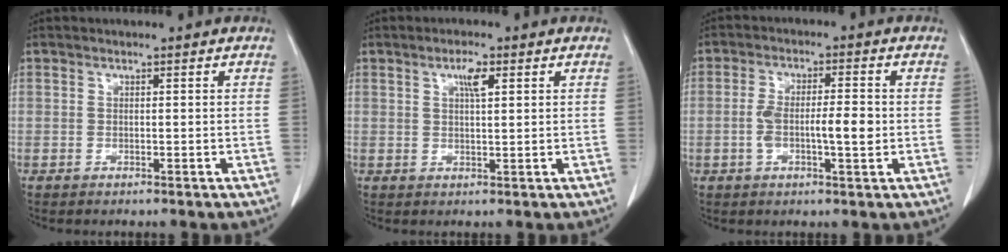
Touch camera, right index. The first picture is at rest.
{"total": 2.8, "force": [1.3, 0.5, 2.5], "torque": [-0.047, 0.000, 0.022]}
{"total": 6.4, "force": [-0.7, 1.5, 6.2], "torque": [-0.115, 0.011, -0.010]}